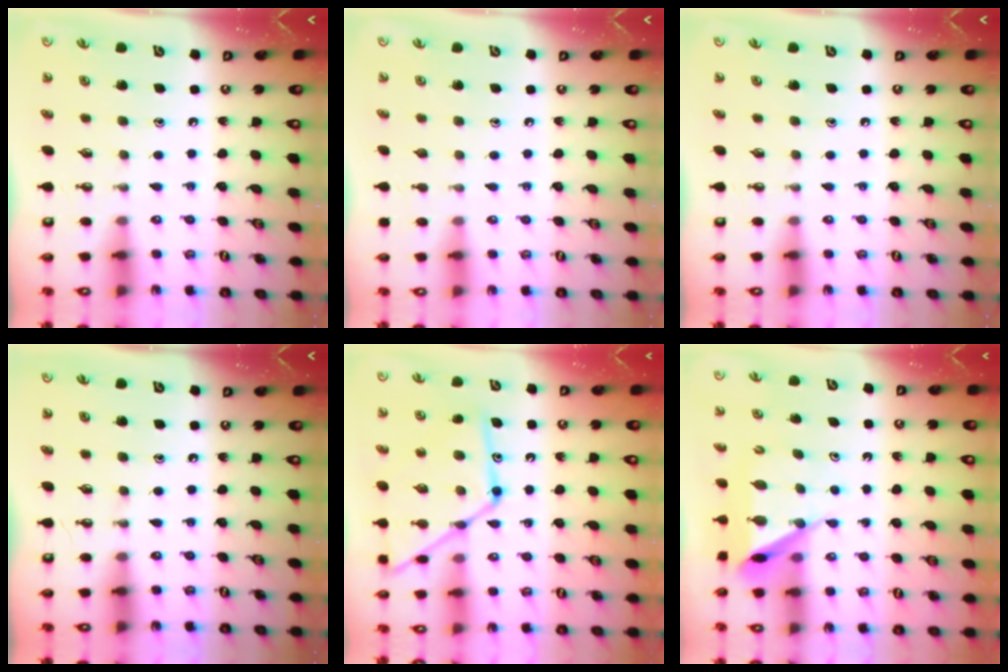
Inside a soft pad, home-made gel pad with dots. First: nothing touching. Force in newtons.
{"total": 0.0}
{"total": 0.0}
{"total": 0.0}
{"total": 15.8, "press": 15.7, "slide": 1.2}
{"total": 8.1, "press": 8.1, "slide": 0.3}